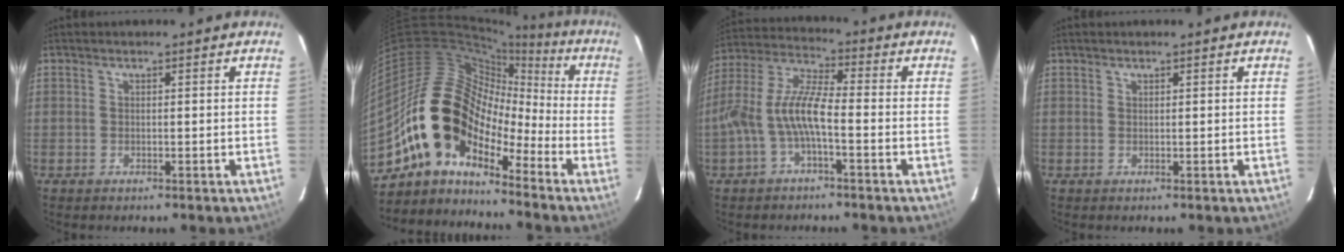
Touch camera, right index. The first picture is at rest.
{"total": 14.6, "force": [-8.8, 8.7, 7.8], "torque": [-0.130, 0.015, -0.181]}
{"total": 9.3, "force": [-3.0, 2.5, 8.5], "torque": [-0.193, 0.012, -0.056]}
{"total": 0.0}